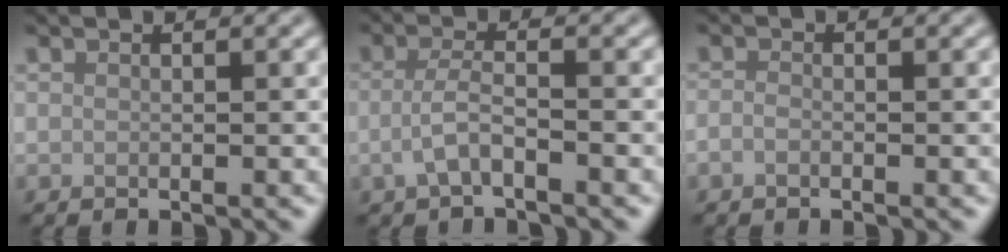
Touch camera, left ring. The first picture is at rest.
{"total": 2.6, "force": [-1.0, 0.8, 2.2], "torque": [-0.045, 0.003, -0.027]}
{"total": 0.9, "force": [-0.6, 0.4, 0.5], "torque": [-0.013, -0.002, -0.013]}